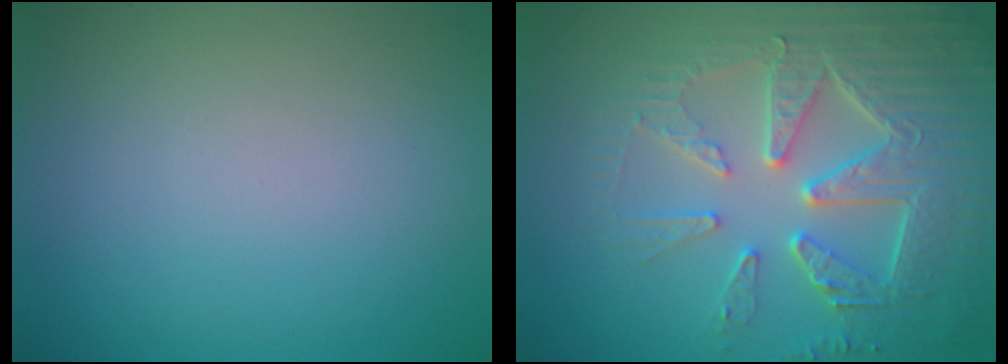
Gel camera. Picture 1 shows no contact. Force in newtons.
{"total": 7.2, "press": 5.9, "slide": 4.2}